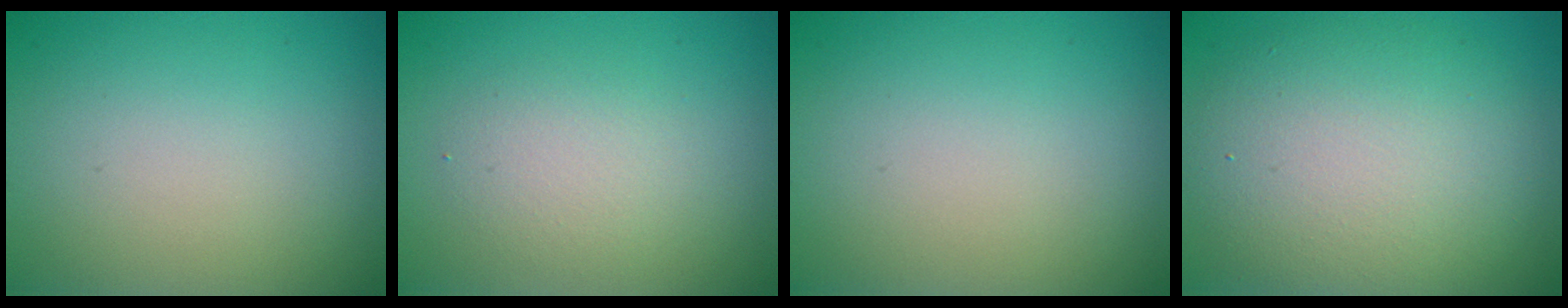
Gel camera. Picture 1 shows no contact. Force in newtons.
{"total": 2.4, "press": 2.4, "slide": 0.2}
{"total": 0.0}
{"total": 8.6, "press": 8.6, "slide": 0.2}